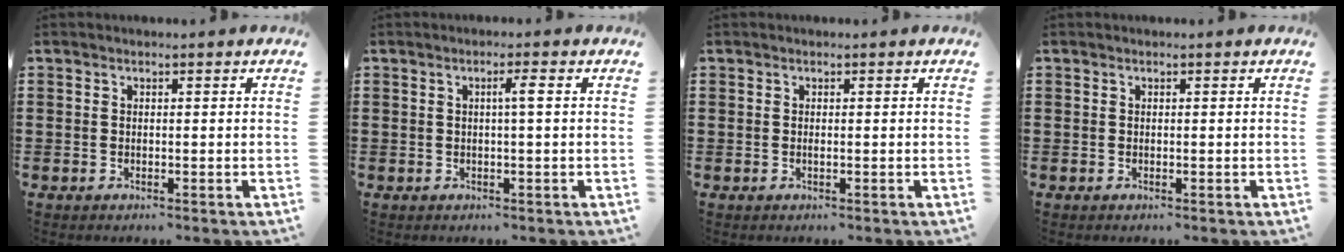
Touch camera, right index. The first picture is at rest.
{"total": 2.1, "force": [0.2, -0.1, 2.0], "torque": [-0.037, 0.000, 0.000]}
{"total": 0.0}
{"total": 0.0}